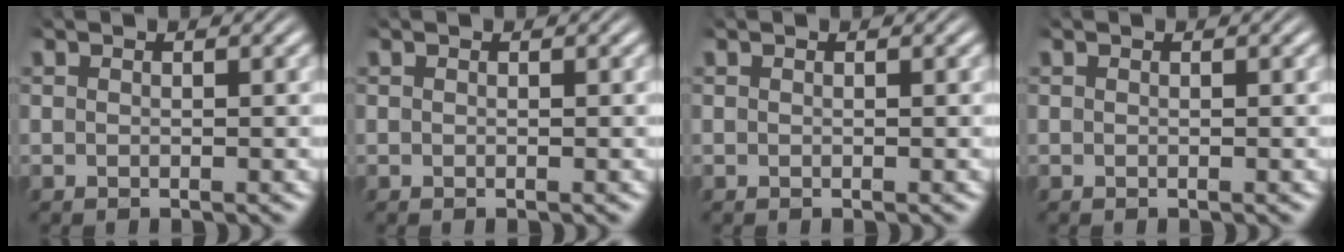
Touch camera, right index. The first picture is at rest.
{"total": 0.0}
{"total": 0.0}
{"total": 0.0}